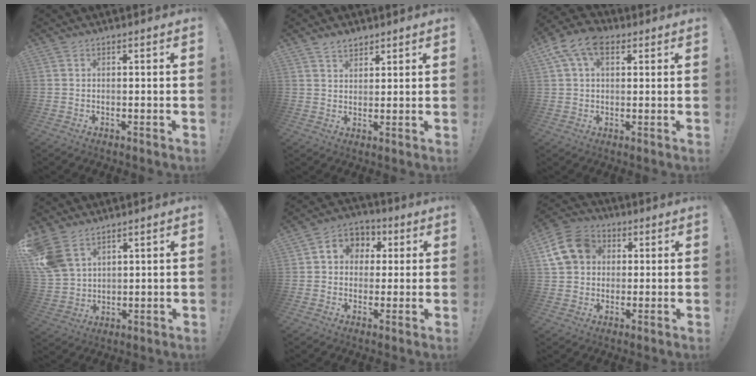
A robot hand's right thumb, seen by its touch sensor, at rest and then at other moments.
{"total": 4.1, "force": [3.4, 2.1, 1.1], "torque": [-0.011, -0.019, 0.061]}
{"total": 10.0, "force": [4.2, 6.2, 6.6], "torque": [-0.129, 0.002, 0.081]}
{"total": 10.1, "force": [6.3, 6.2, 4.9], "torque": [-0.109, -0.027, 0.129]}
{"total": 6.8, "force": [0.6, 6.1, 2.8], "torque": [-0.028, 0.003, 0.015]}
{"total": 13.9, "force": [3.7, 11.5, 7.0], "torque": [-0.110, 0.001, 0.079]}